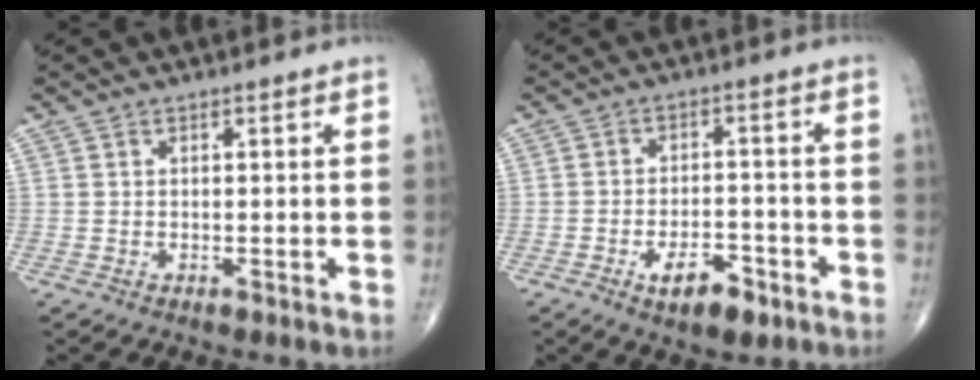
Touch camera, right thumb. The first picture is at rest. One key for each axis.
{"total": 7.6, "fx": -4.0, "fy": 3.4, "fz": 5.4, "tx": -0.077, "ty": 0.023, "tz": -0.060}